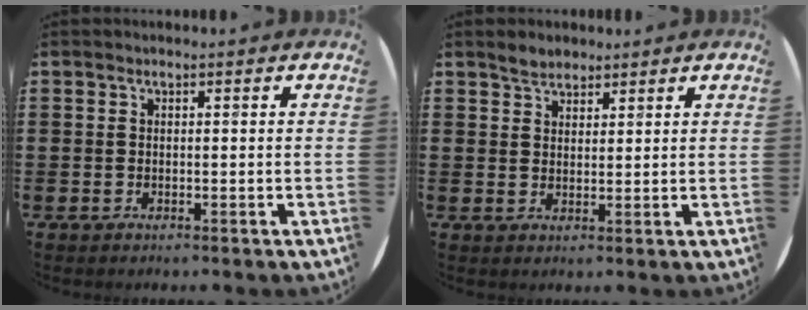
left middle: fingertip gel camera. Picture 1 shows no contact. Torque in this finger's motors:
{"motor_torque": [0.33, -0.25, 0.05, 0.00]}